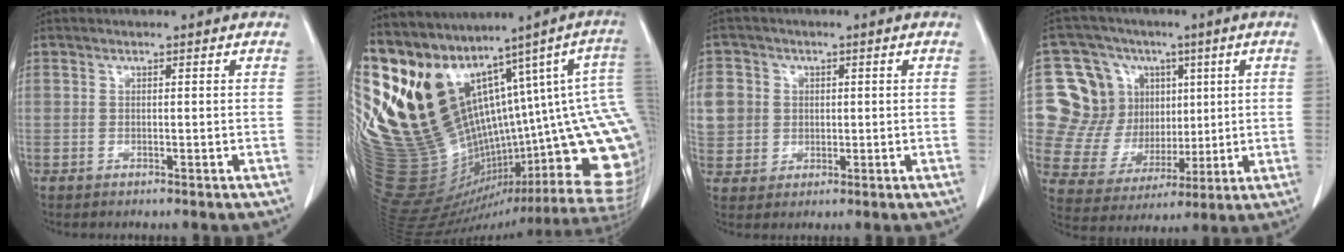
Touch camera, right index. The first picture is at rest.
{"total": 27.7, "force": [15.1, 8.7, 21.5], "torque": [-0.346, -0.020, 0.274]}
{"total": 9.0, "force": [1.4, 8.5, 2.6], "torque": [-0.079, 0.025, 0.039]}
{"total": 13.8, "force": [4.0, 11.5, 6.5], "torque": [-0.118, 0.047, 0.089]}